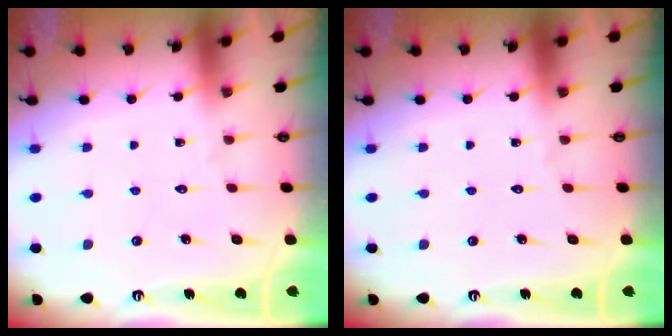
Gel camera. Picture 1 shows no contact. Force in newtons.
{"total": 0.0}